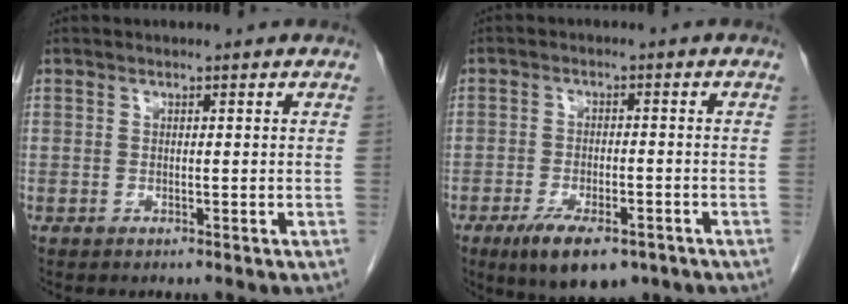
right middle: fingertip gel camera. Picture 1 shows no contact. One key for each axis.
{"total": 8.6, "fx": -5.7, "fy": 3.4, "fz": 5.5, "tx": -0.088, "ty": -0.009, "tz": -0.087}